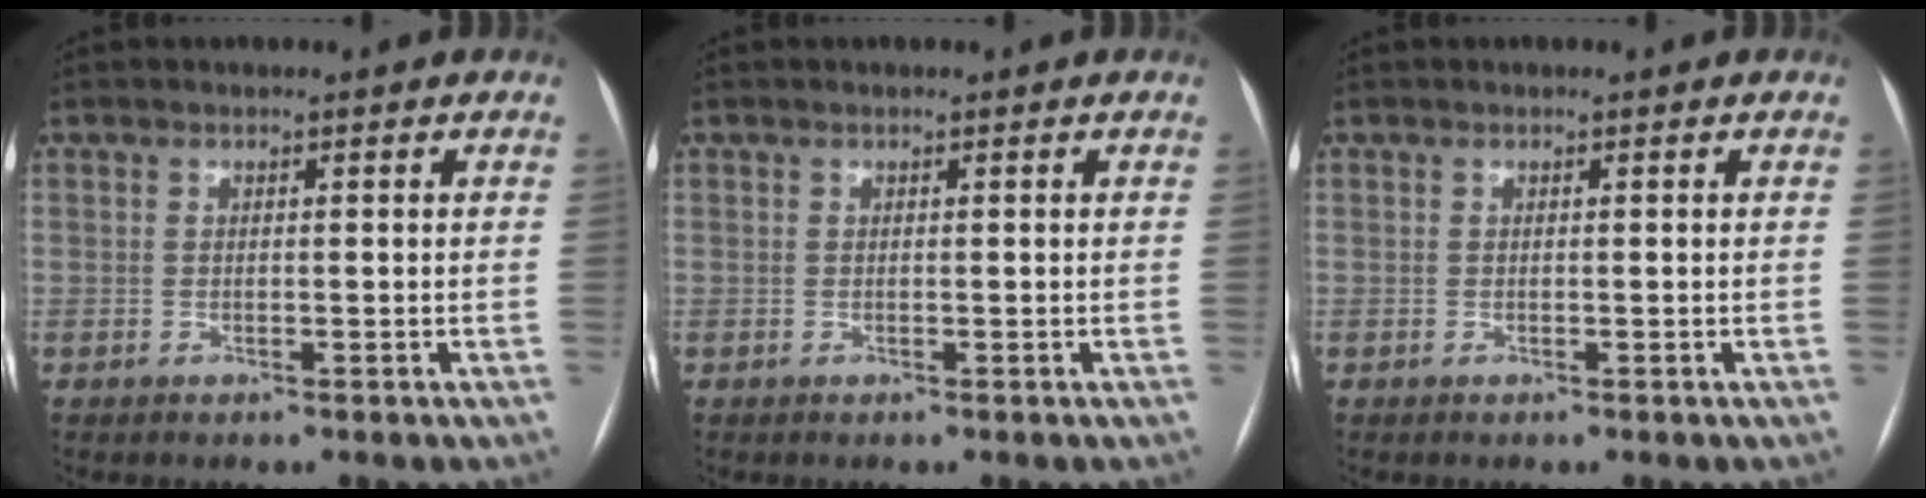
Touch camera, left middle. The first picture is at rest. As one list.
[{"total": 0.0}, {"total": 0.0}]